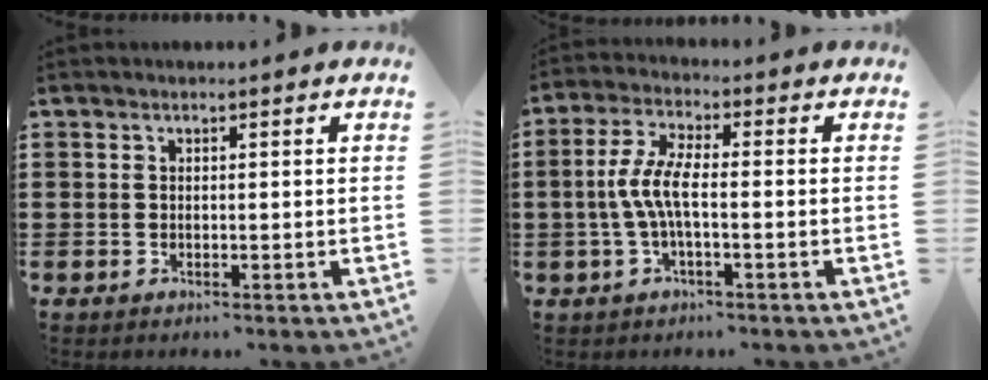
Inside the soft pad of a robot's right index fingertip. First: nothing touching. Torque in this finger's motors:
{"motor_torque": [1.49, -0.34, 0.80, 0.21]}